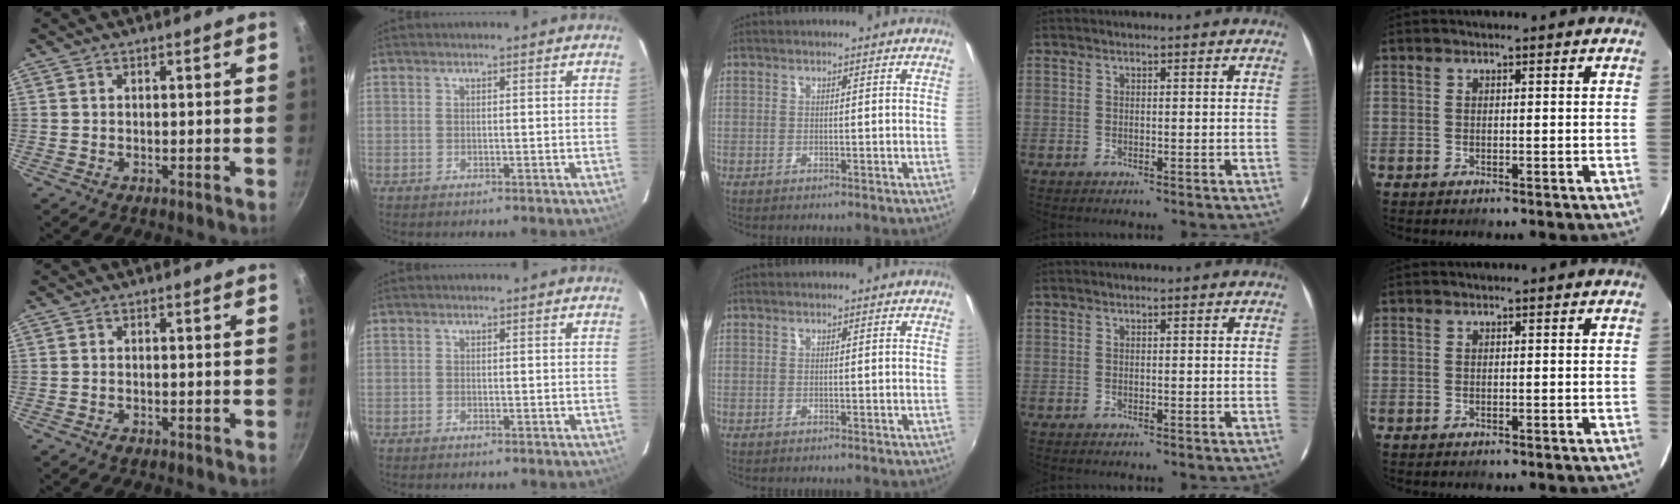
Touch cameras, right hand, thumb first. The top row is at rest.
{"thumb": {"total": 0.9, "force": [-0.6, 0.5, 0.5], "torque": [-0.014, 0.003, -0.011]}}